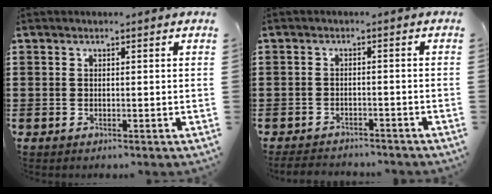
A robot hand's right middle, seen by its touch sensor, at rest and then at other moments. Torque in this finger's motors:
{"motor_torque": [0.44, -0.35, 0.01, 0.04]}